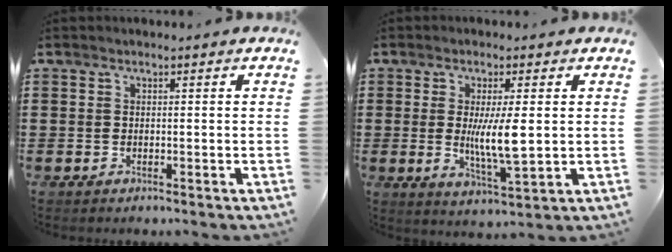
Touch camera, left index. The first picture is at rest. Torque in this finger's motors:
{"motor_torque": [1.88, -0.13, 0.93, 0.16]}